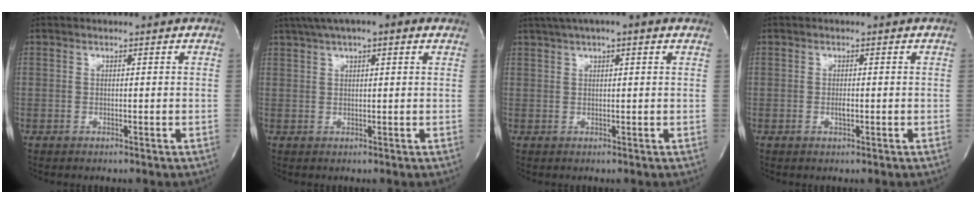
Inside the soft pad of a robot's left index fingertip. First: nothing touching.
{"total": 9.5, "force": [6.4, 2.1, 6.7], "torque": [-0.111, 0.039, 0.093]}
{"total": 7.7, "force": [5.2, 1.2, 5.6], "torque": [-0.093, 0.037, 0.074]}
{"total": 0.9, "force": [-0.3, 0.3, 0.9], "torque": [-0.020, -0.003, -0.005]}